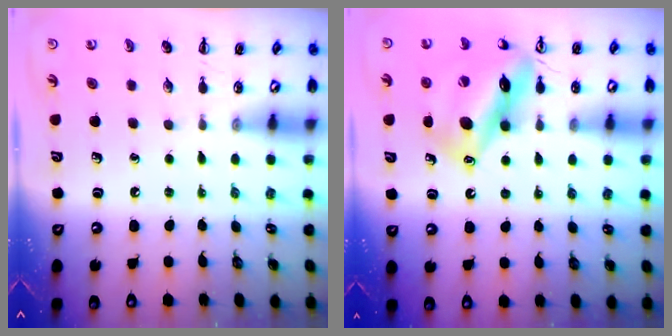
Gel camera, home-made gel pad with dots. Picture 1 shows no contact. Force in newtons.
{"total": 16.0, "press": 15.9, "slide": 2.1}